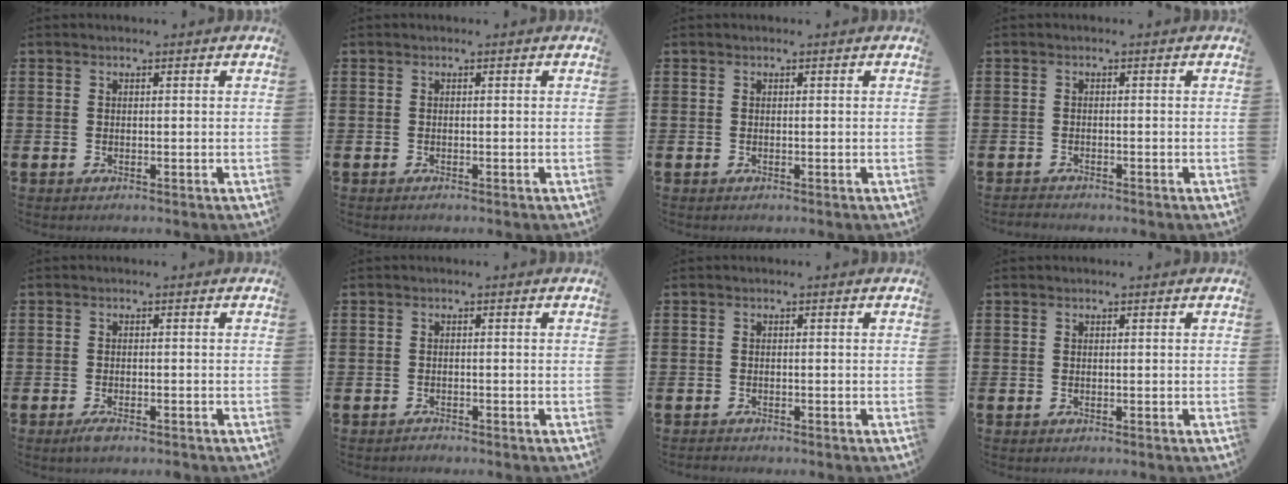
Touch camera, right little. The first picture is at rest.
{"total": 0.0}
{"total": 0.0}
{"total": 0.8, "force": [-0.8, 0.1, 0.0], "torque": [-0.003, -0.002, -0.016]}
{"total": 1.6, "force": [-0.9, 0.5, 1.3], "torque": [-0.015, -0.002, -0.020]}
{"total": 0.7, "force": [-0.7, 0.1, 0.0], "torque": [-0.003, -0.002, -0.014]}
{"total": 0.5, "force": [-0.5, 0.1, 0.0], "torque": [-0.002, -0.002, -0.011]}
{"total": 0.0}